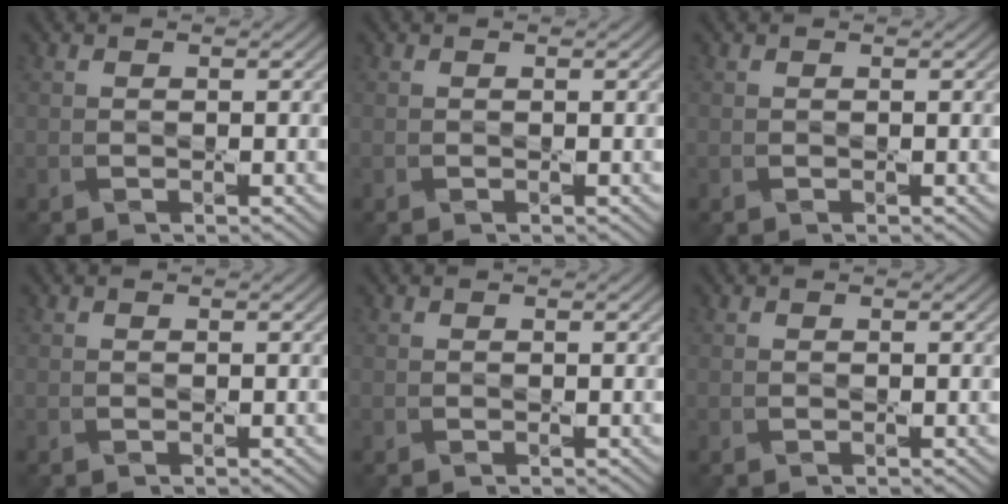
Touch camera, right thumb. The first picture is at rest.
{"total": 0.0}
{"total": 0.0}
{"total": 0.0}
{"total": 0.0}
{"total": 0.0}